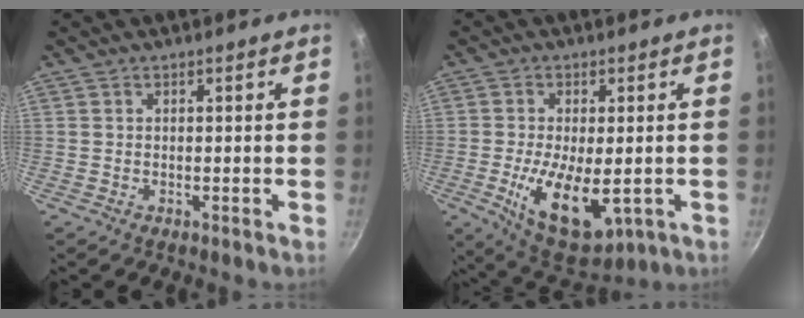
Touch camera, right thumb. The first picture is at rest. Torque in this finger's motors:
{"motor_torque": [-0.26, 0.84, 1.23, 0.00, 0.17]}